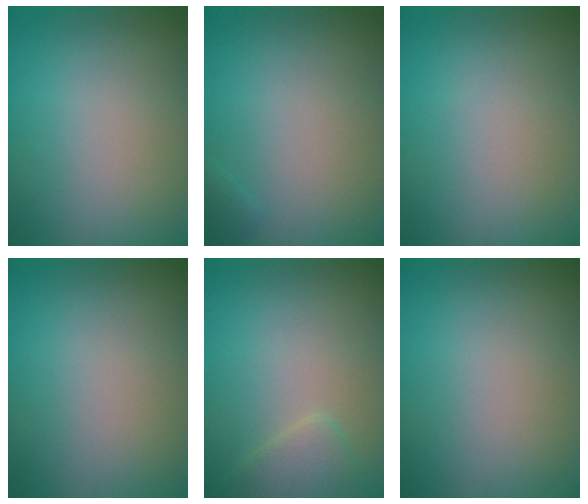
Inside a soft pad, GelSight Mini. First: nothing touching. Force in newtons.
{"total": 0.5, "press": 0.5, "slide": 0.0}
{"total": 0.0}
{"total": 0.0}
{"total": 2.5, "press": 2.5, "slide": 0.2}
{"total": 0.0}